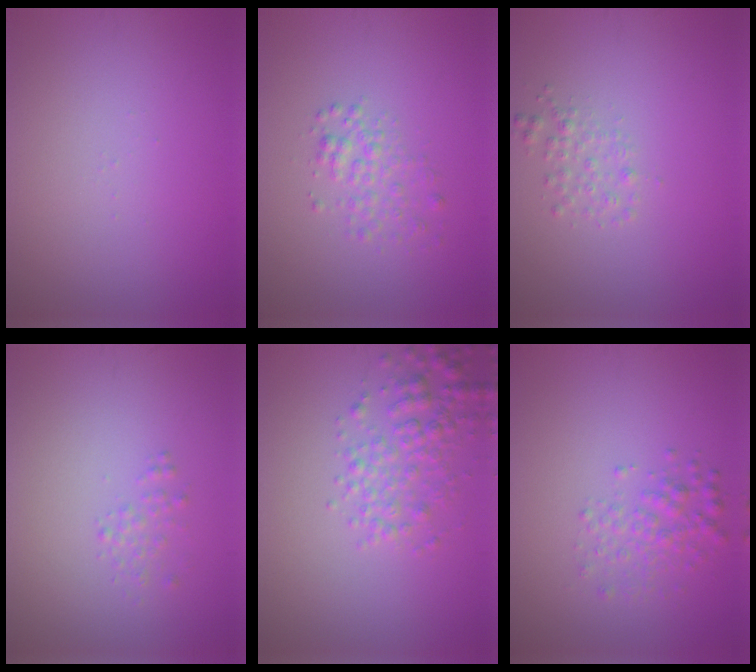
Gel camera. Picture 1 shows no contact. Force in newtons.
{"total": 2.1, "press": 2.1, "slide": 0.1}
{"total": 1.5, "press": 1.5, "slide": 0.1}
{"total": 0.9, "press": 0.9, "slide": 0.0}
{"total": 3.3, "press": 3.3, "slide": 0.1}
{"total": 2.4, "press": 2.4, "slide": 0.1}